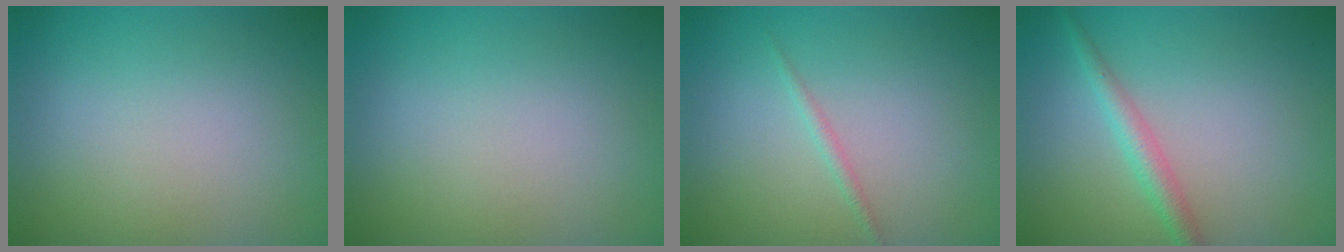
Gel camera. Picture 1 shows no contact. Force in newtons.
{"total": 0.0}
{"total": 0.8, "press": 0.8, "slide": 0.1}
{"total": 2.1, "press": 2.1, "slide": 0.1}